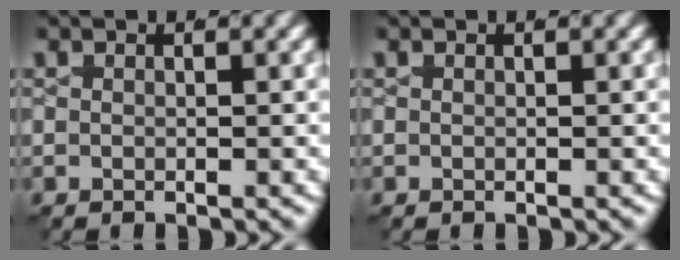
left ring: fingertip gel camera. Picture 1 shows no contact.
{"total": 0.0}